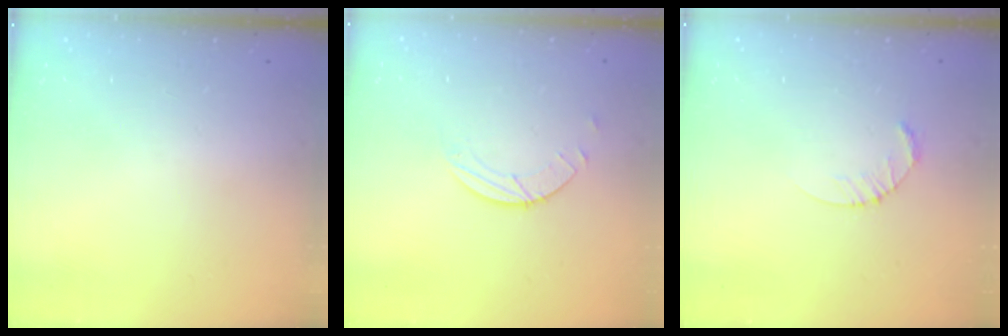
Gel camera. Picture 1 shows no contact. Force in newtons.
{"total": 1.7, "press": 1.7, "slide": 0.2}
{"total": 2.6, "press": 2.6, "slide": 0.4}